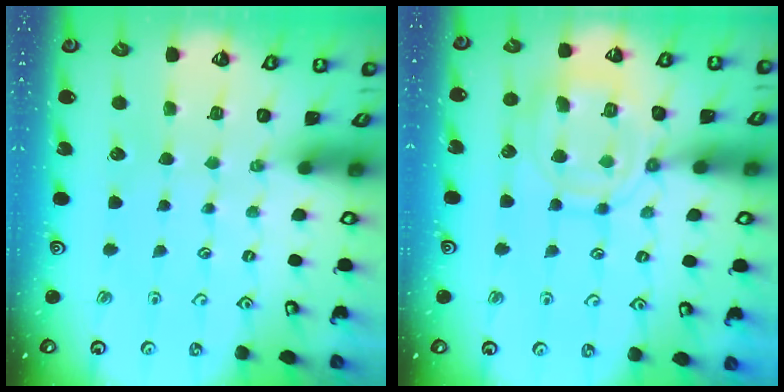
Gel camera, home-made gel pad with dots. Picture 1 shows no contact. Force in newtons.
{"total": 13.8, "press": 13.8, "slide": 1.2}